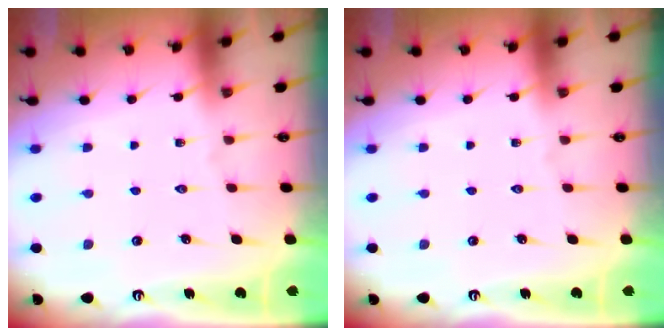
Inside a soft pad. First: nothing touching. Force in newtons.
{"total": 0.0}